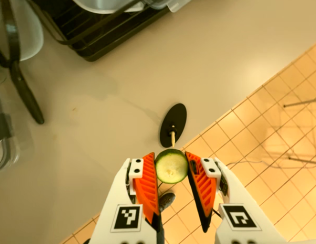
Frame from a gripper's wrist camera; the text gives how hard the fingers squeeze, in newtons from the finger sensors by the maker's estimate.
{"total": 9.9, "left": 9.9, "right": 9.8}